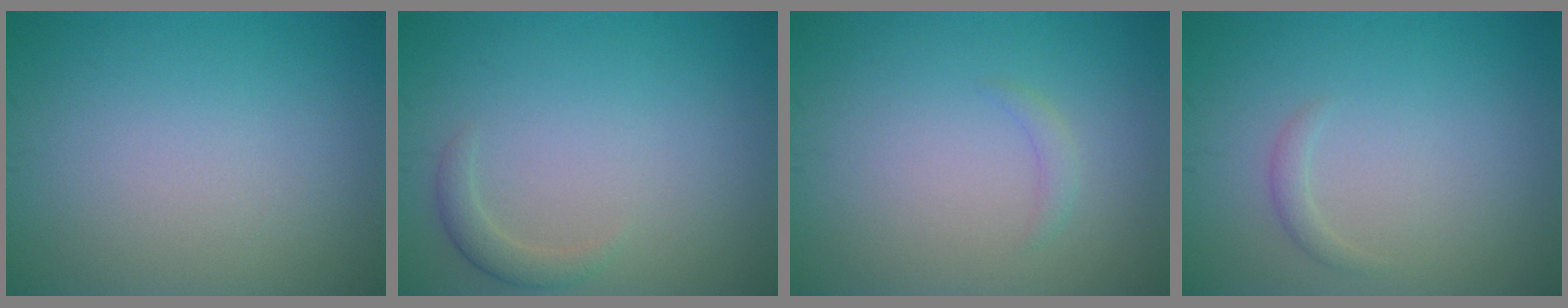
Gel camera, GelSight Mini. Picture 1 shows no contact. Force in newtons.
{"total": 1.6, "press": 1.6, "slide": 0.1}
{"total": 0.8, "press": 0.8, "slide": 0.1}
{"total": 0.9, "press": 0.9, "slide": 0.1}